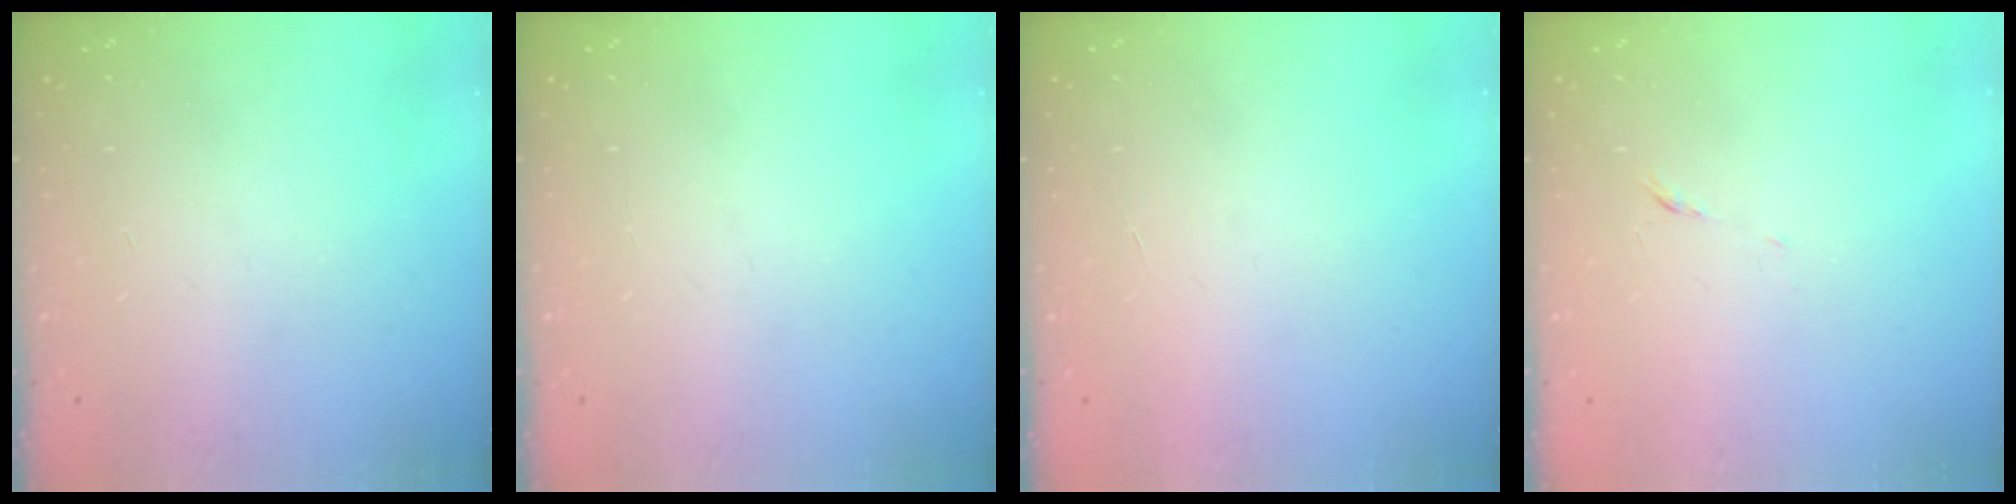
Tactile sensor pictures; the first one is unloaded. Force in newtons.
{"total": 0.0}
{"total": 1.7, "press": 1.7, "slide": 0.1}
{"total": 3.9, "press": 3.8, "slide": 0.9}